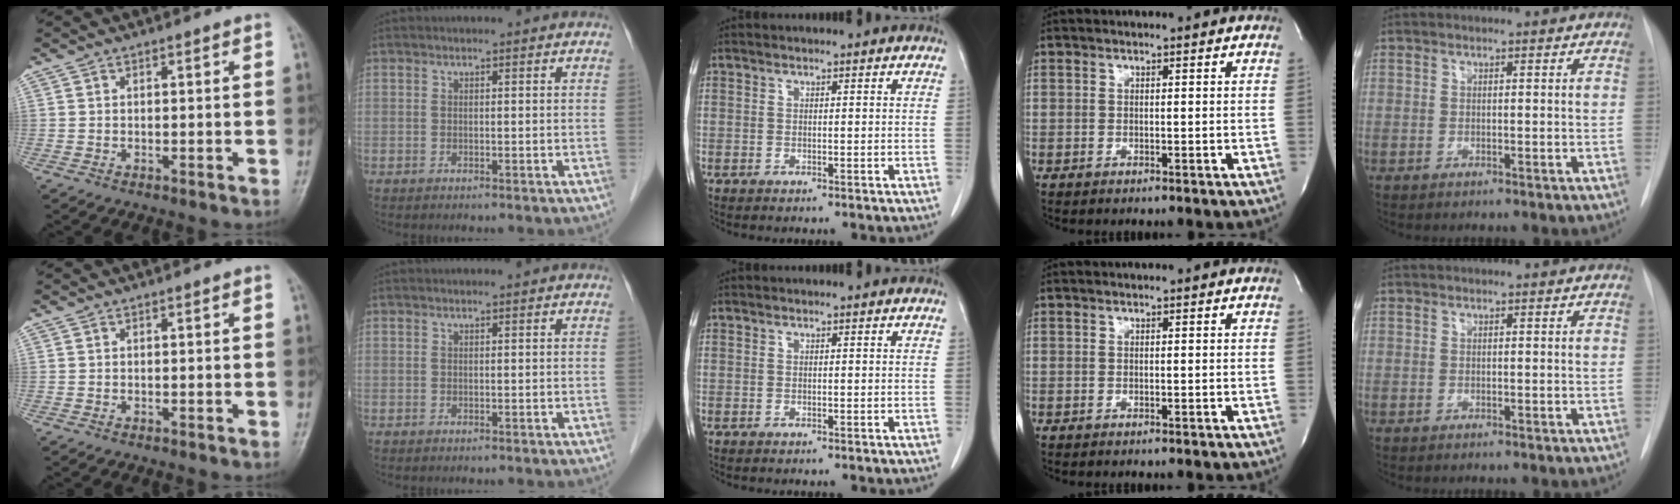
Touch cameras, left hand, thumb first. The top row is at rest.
{}